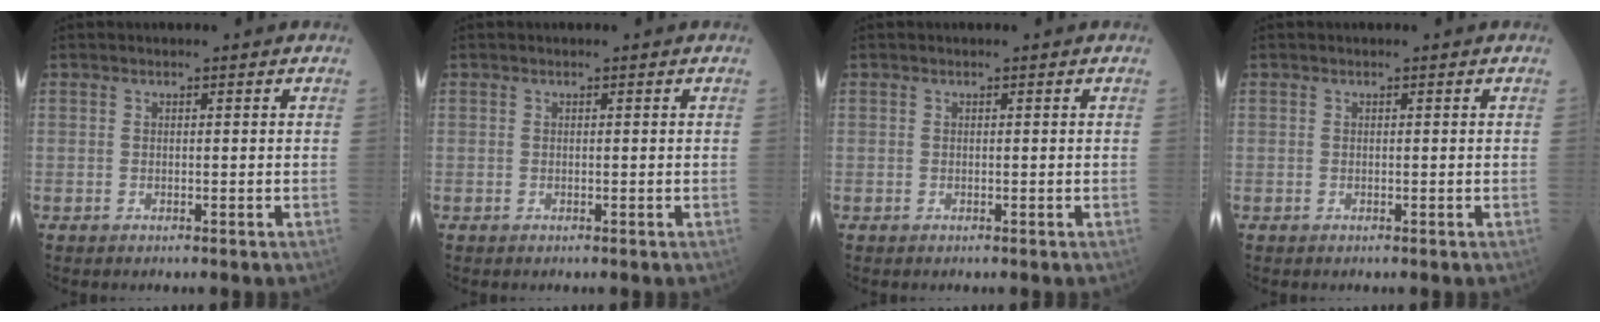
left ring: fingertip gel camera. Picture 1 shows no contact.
{"total": 0.0}
{"total": 0.0}
{"total": 0.0}